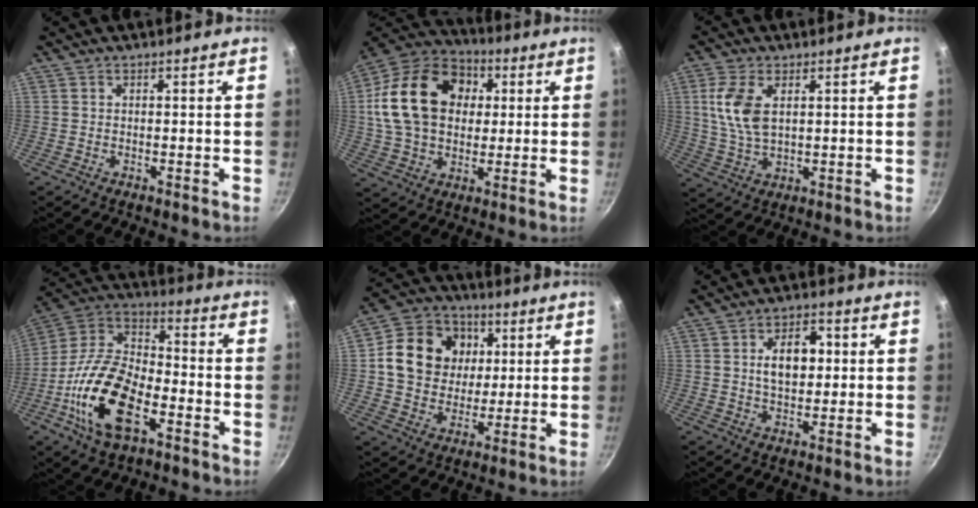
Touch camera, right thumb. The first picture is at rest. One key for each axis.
{"total": 21.5, "fx": 3.9, "fy": 15.7, "fz": 14.1, "tx": -0.228, "ty": 0.022, "tz": 0.061}
{"total": 8.8, "fx": 2.3, "fy": 4.8, "fz": 7.0, "tx": -0.142, "ty": -0.008, "tz": 0.049}
{"total": 20.7, "fx": -7.9, "fy": 11.0, "fz": 15.7, "tx": -0.282, "ty": 0.041, "tz": -0.166}
{"total": 16.0, "fx": 3.0, "fy": 13.6, "fz": 8.0, "tx": -0.118, "ty": 0.010, "tz": 0.045}
{"total": 8.7, "fx": 1.2, "fy": 5.5, "fz": 6.6, "tx": -0.078, "ty": 0.009, "tz": 0.015}